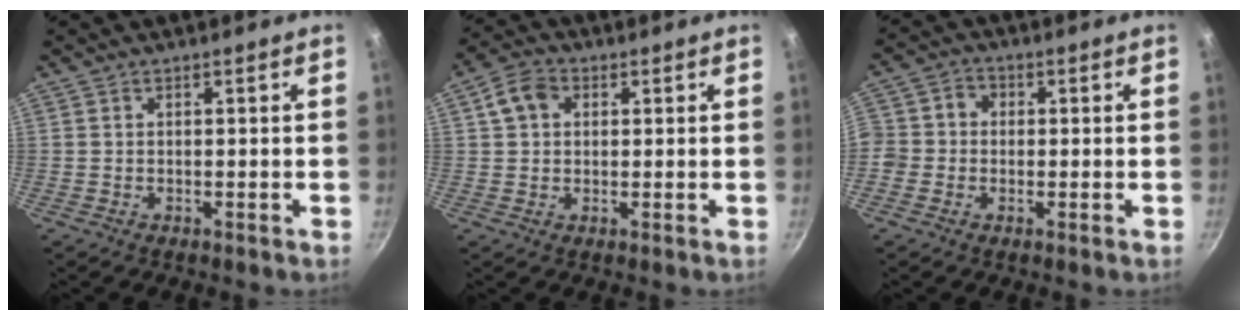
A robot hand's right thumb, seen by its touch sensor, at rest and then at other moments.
{"total": 5.7, "force": [1.5, 4.4, 3.2], "torque": [-0.045, 0.011, 0.018]}
{"total": 5.5, "force": [-0.9, 5.1, 1.9], "torque": [-0.012, 0.014, -0.035]}